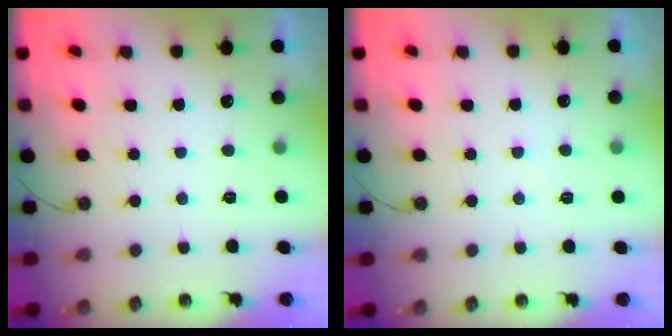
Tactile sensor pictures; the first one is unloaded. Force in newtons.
{"total": 2.2, "press": 2.2, "slide": 0.4}